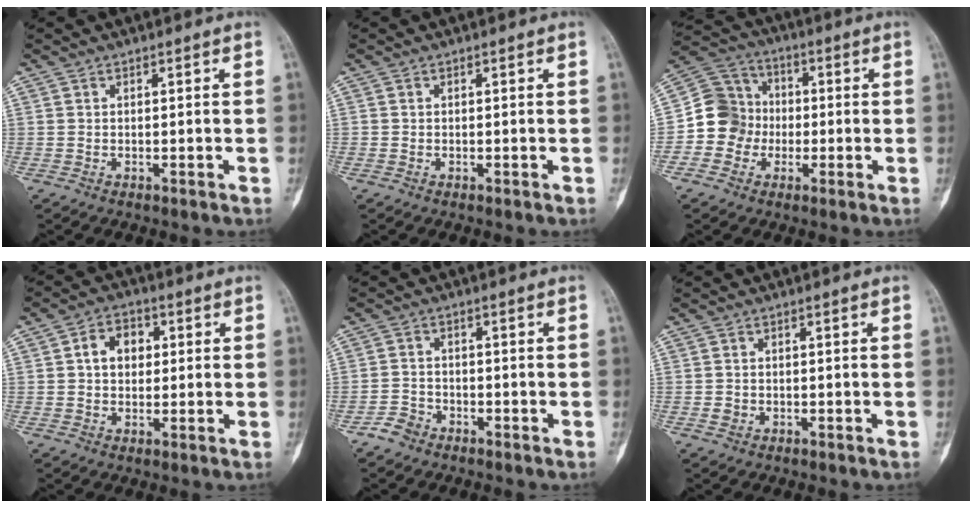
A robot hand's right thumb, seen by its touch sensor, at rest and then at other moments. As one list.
[{"total": 0.0}, {"total": 10.2, "force": [-1.7, 9.7, 2.7], "torque": [-0.015, 0.033, -0.041]}, {"total": 6.6, "force": [1.2, 4.9, 4.2], "torque": [-0.045, 0.012, 0.014]}, {"total": 2.9, "force": [-2.2, 1.9, 0.5], "torque": [-0.005, 0.016, -0.044]}, {"total": 1.3, "force": [-0.4, 1.2, 0.5], "torque": [-0.002, 0.005, -0.006]}]